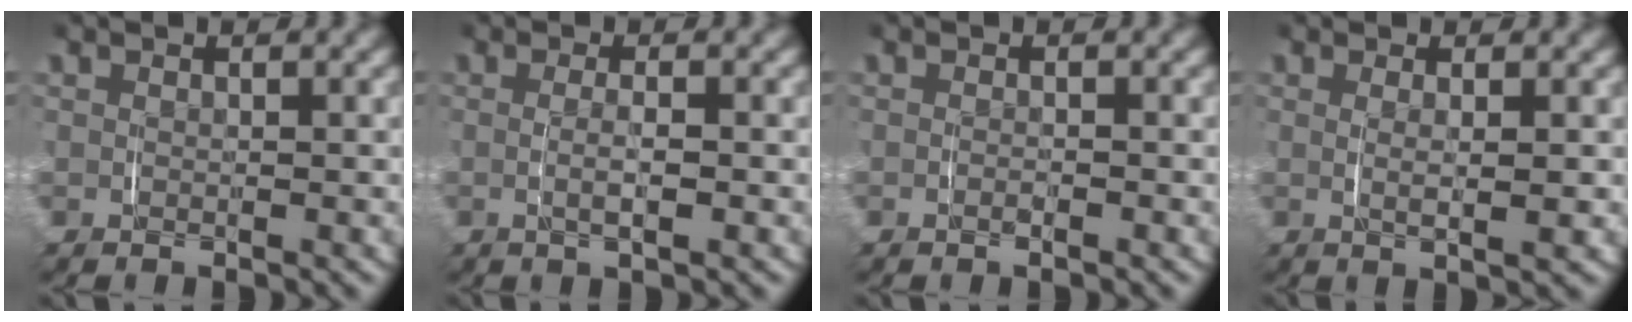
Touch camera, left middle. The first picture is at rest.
{"total": 2.0, "force": [-0.3, 0.2, 2.0], "torque": [-0.032, -0.002, -0.003]}
{"total": 0.6, "force": [-0.4, 0.1, 0.4], "torque": [-0.010, 0.000, -0.008]}
{"total": 1.9, "force": [0.3, 0.0, 1.9], "torque": [-0.032, -0.005, 0.010]}